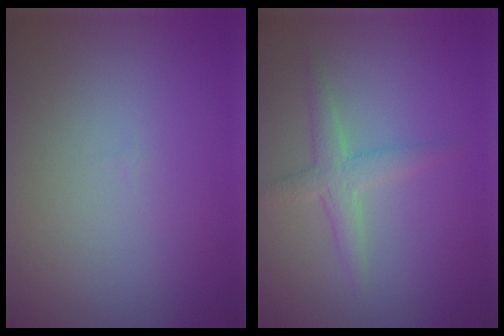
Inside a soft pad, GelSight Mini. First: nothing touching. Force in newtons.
{"total": 2.5, "press": 2.5, "slide": 0.1}